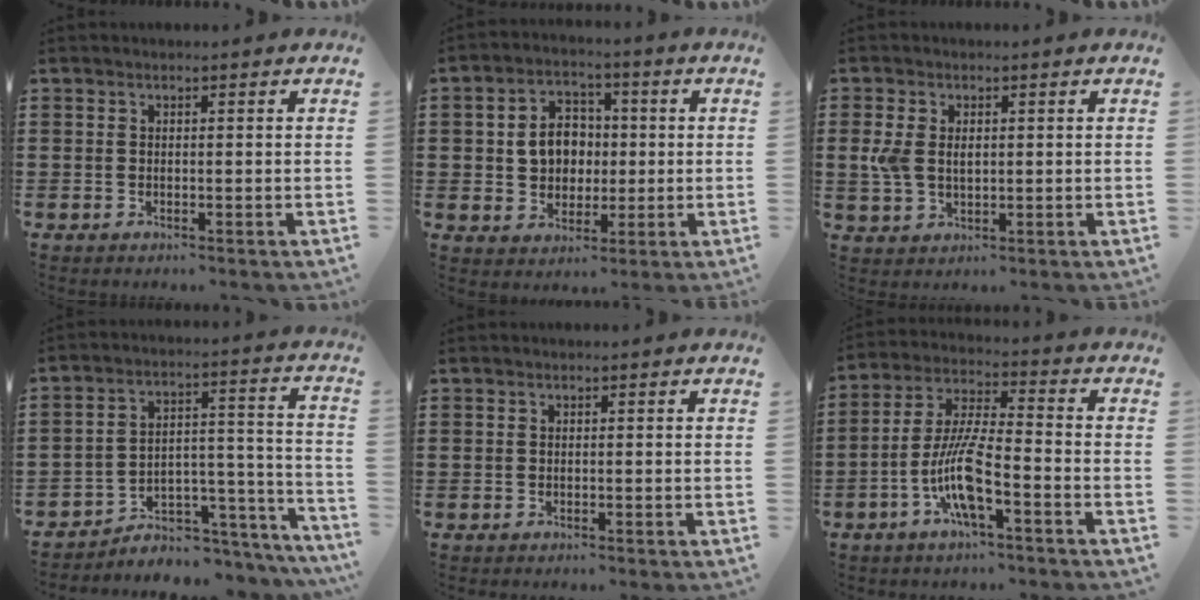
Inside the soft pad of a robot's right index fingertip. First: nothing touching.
{"total": 6.4, "force": [0.2, 5.4, 3.5], "torque": [-0.068, 0.012, -0.002]}
{"total": 4.0, "force": [0.6, 2.5, 3.0], "torque": [-0.078, 0.004, 0.005]}
{"total": 4.3, "force": [-3.5, 2.4, 0.9], "torque": [-0.023, -0.002, -0.069]}
{"total": 0.0}
{"total": 9.6, "force": [-4.3, 1.8, 8.5], "torque": [-0.192, -0.011, -0.087]}